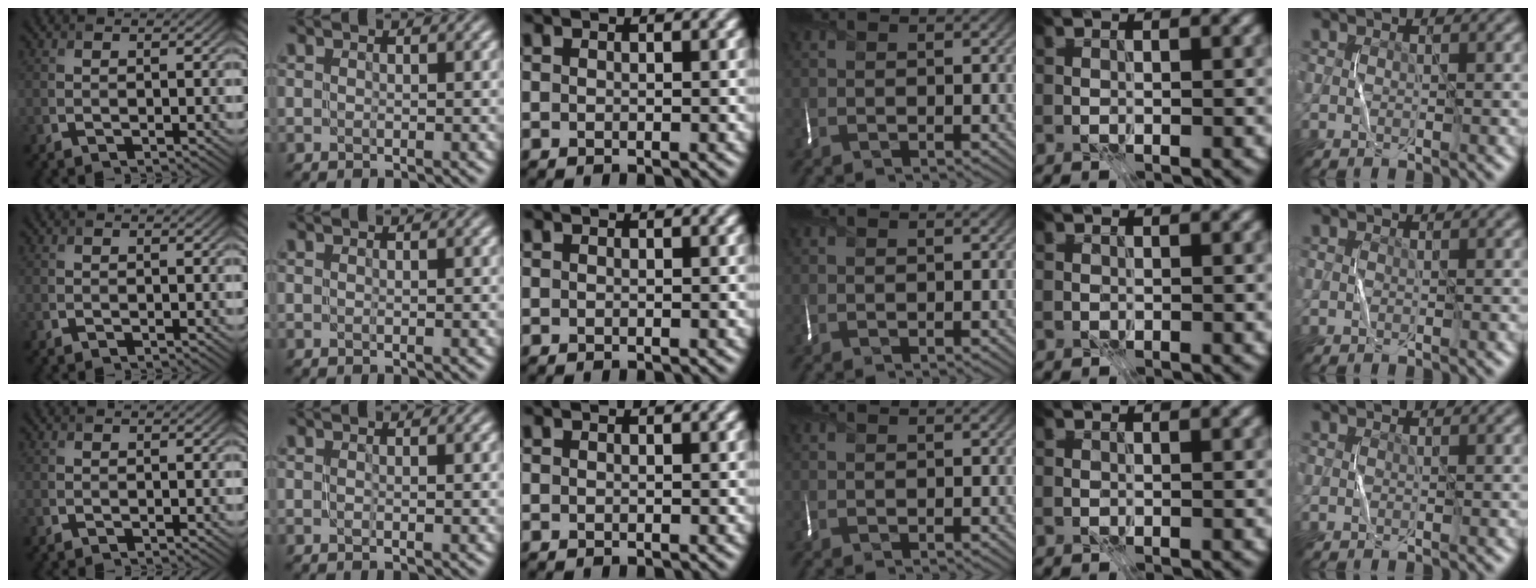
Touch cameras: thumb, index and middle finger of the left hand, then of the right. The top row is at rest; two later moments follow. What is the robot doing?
{"motion": "fold", "object": "scarf"}